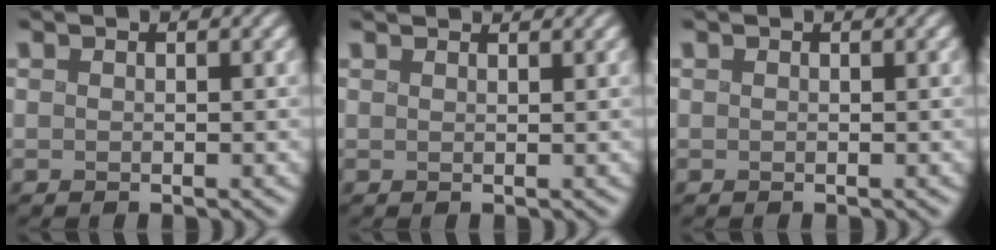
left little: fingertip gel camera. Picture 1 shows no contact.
{"total": 2.2, "force": [2.1, 0.2, 0.6], "torque": [-0.002, 0.002, 0.023]}
{"total": 0.0}